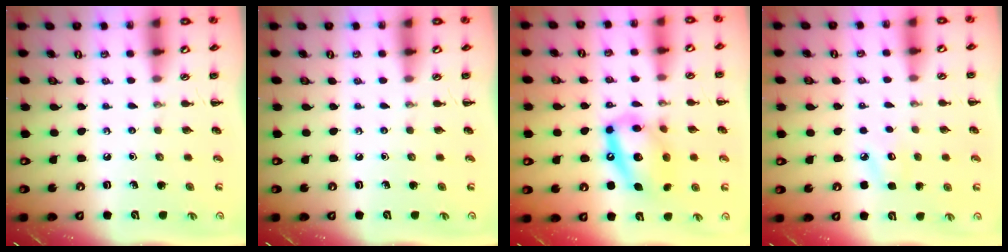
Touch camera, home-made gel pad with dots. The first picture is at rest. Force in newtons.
{"total": 0.0}
{"total": 14.7, "press": 14.3, "slide": 3.2}
{"total": 5.4, "press": 5.2, "slide": 1.5}